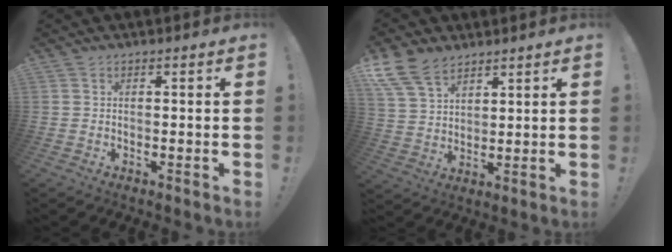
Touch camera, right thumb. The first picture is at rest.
{"total": 11.8, "force": [8.1, 6.6, 5.4], "torque": [-0.113, -0.042, 0.158]}